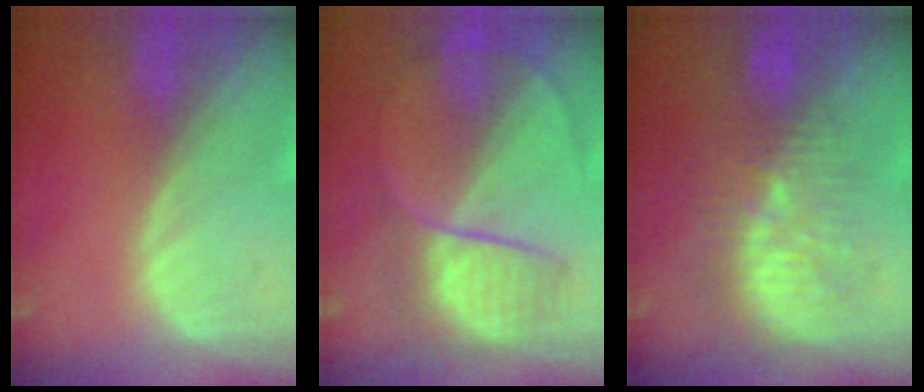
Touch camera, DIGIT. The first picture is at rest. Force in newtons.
{"total": 6.9, "press": 6.6, "slide": 1.7}
{"total": 9.7, "press": 9.1, "slide": 3.6}